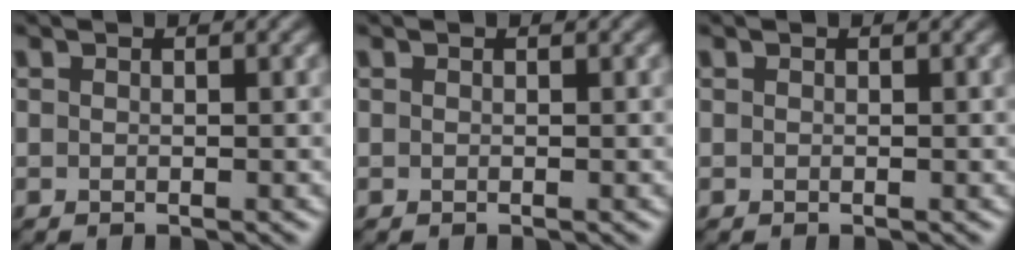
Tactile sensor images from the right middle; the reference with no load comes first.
{"total": 0.0}
{"total": 0.0}